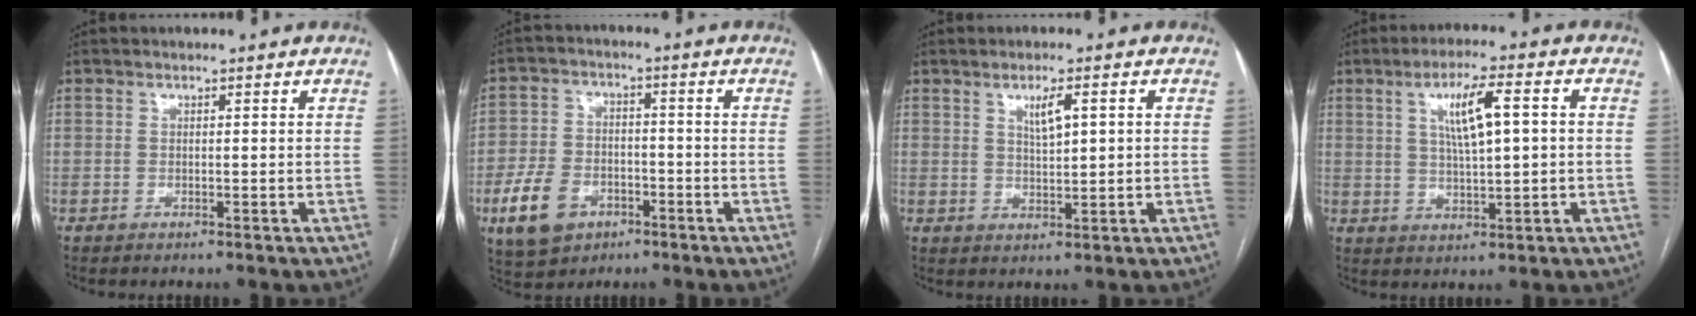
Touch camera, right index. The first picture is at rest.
{"total": 9.5, "force": [-4.4, 6.5, 5.3], "torque": [-0.121, 0.008, -0.069]}
{"total": 3.8, "force": [1.3, 0.8, 3.5], "torque": [-0.063, -0.002, 0.024]}
{"total": 8.1, "force": [1.7, 1.3, 7.8], "torque": [-0.140, 0.014, 0.035]}